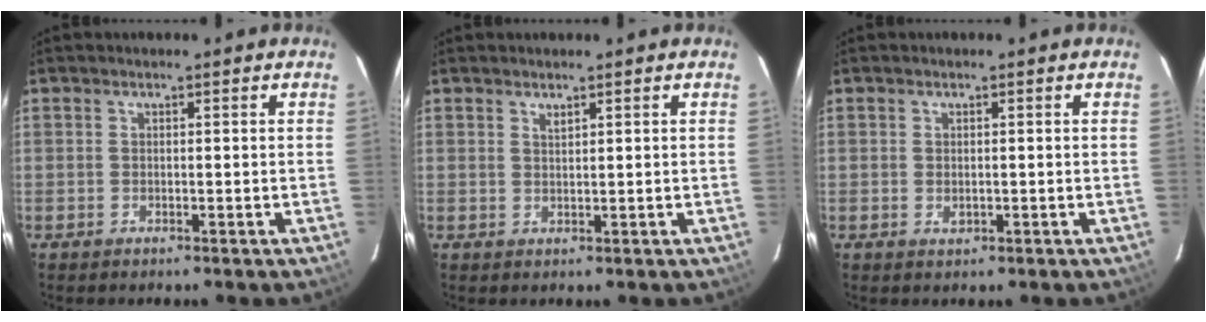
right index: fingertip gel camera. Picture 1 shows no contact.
{"total": 0.9, "force": [0.7, 0.2, 0.5], "torque": [-0.009, 0.001, 0.013]}
{"total": 1.0, "force": [-0.1, 0.7, 0.7], "torque": [-0.011, 0.000, 0.000]}